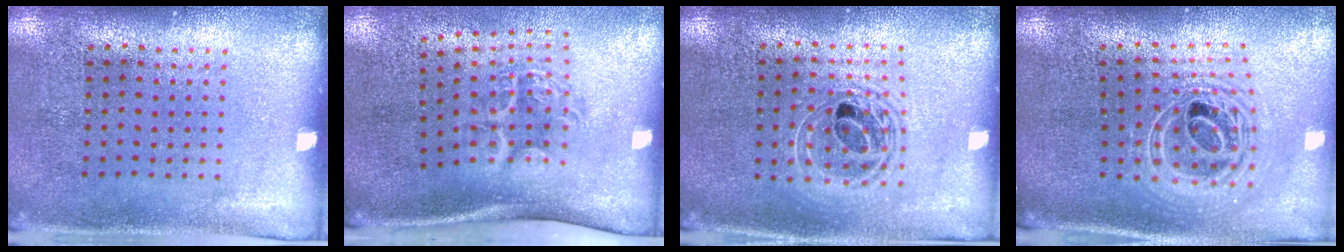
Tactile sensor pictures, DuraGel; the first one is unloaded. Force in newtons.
{"total": 2.0, "press": 1.3, "slide": 1.5}
{"total": 1.7, "press": 1.4, "slide": 0.9}
{"total": 2.4, "press": 1.8, "slide": 1.7}